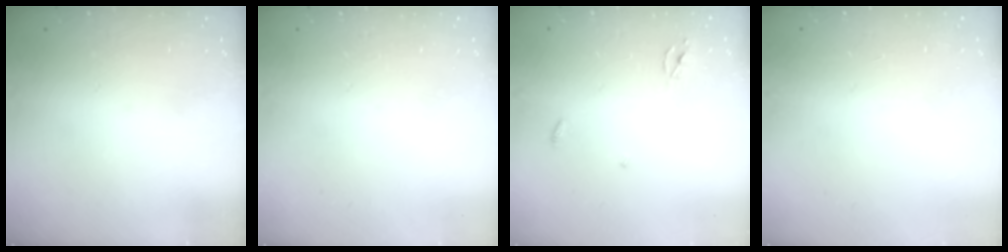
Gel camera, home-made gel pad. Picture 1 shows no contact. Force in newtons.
{"total": 0.0}
{"total": 2.3, "press": 2.3, "slide": 0.1}
{"total": 1.1, "press": 0.9, "slide": 0.6}